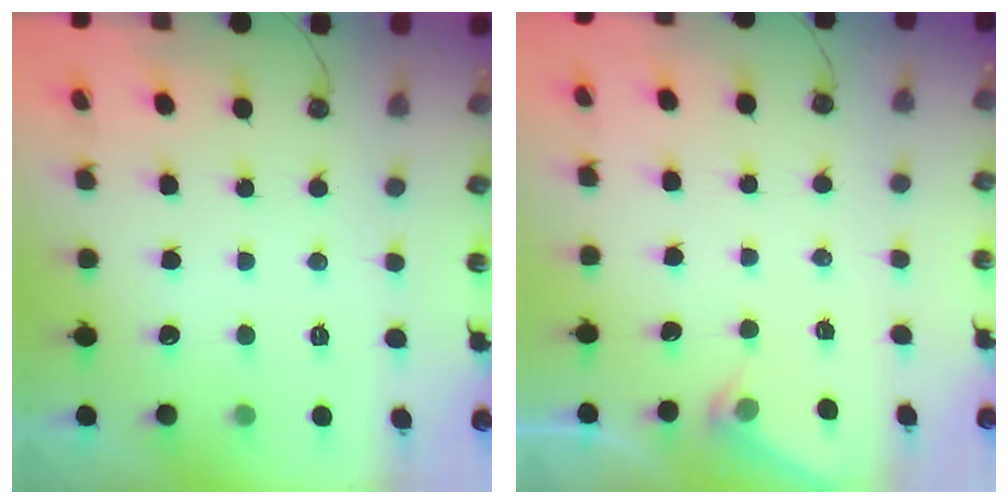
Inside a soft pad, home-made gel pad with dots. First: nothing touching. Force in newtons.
{"total": 3.6, "press": 3.5, "slide": 0.6}